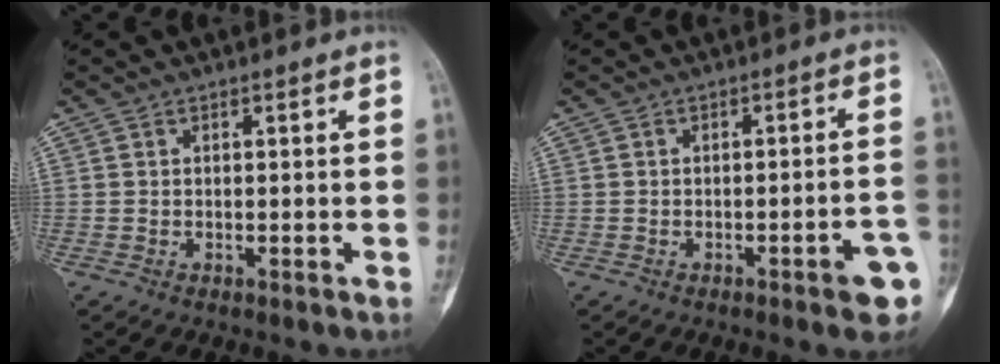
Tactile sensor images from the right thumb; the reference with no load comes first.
{"total": 6.2, "force": [-2.9, 1.3, 5.3], "torque": [-0.057, 0.021, -0.032]}